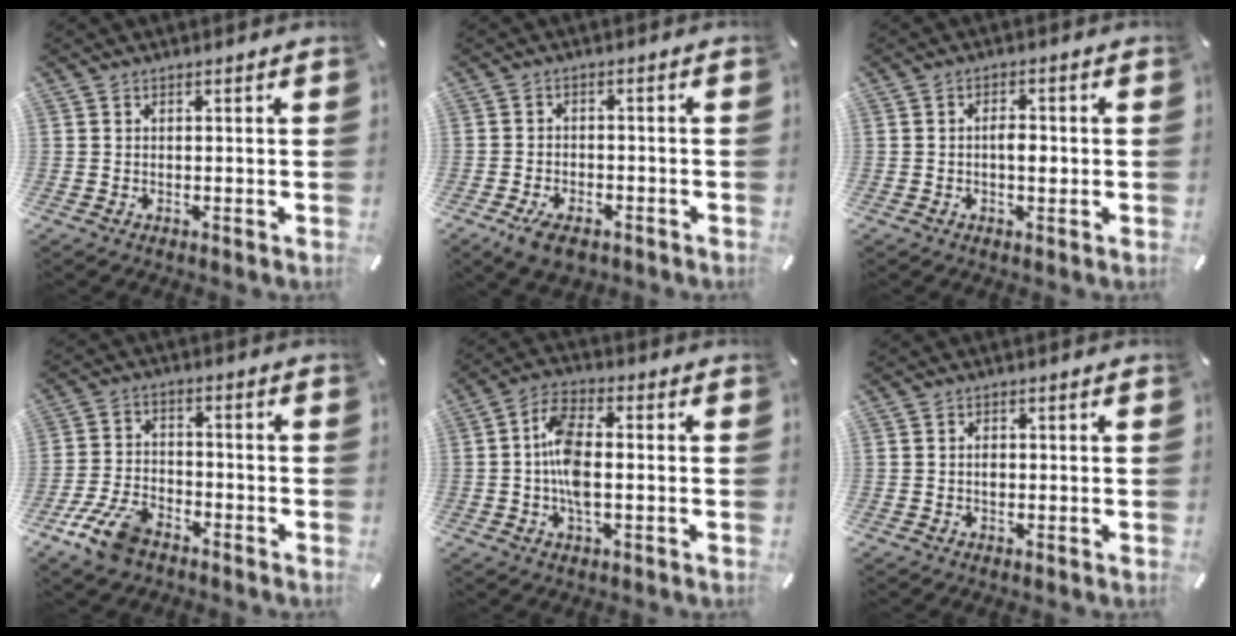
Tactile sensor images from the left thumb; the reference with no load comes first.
{"total": 5.1, "force": [-3.2, 2.8, 2.8], "torque": [-0.062, 0.015, -0.061]}
{"total": 3.5, "force": [-0.4, 1.8, 3.0], "torque": [-0.047, 0.002, -0.009]}
{"total": 9.9, "force": [-6.5, 4.9, 5.7], "torque": [-0.122, 0.029, -0.122]}
{"total": 9.1, "force": [-1.0, 4.3, 8.0], "torque": [-0.168, -0.001, -0.018]}
{"total": 1.2, "force": [-0.1, 0.8, 0.9], "torque": [-0.020, 0.001, -0.003]}